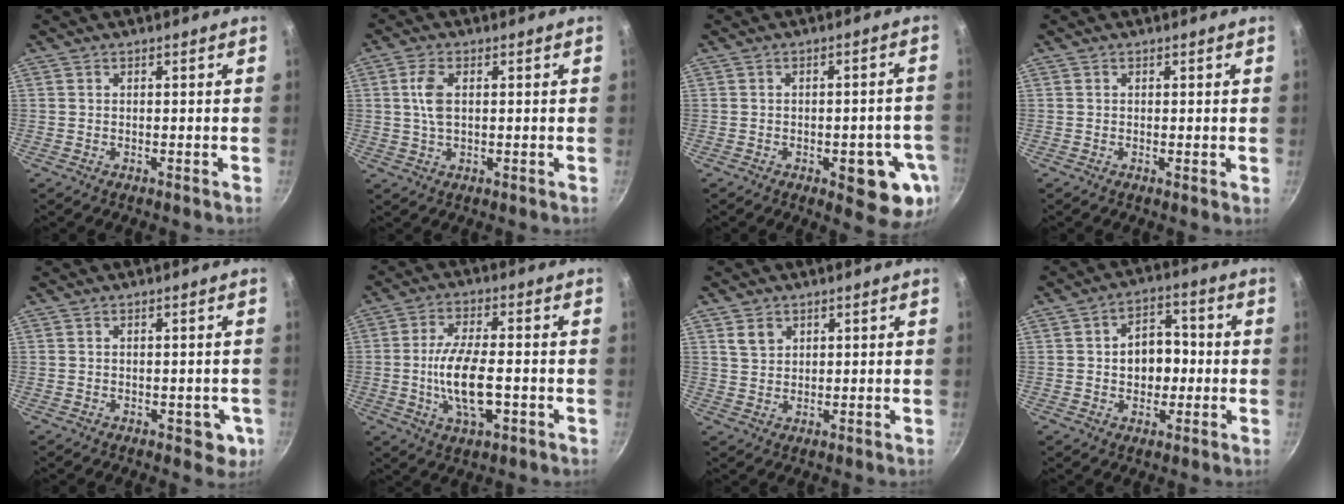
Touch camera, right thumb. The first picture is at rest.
{"total": 4.7, "force": [0.9, 2.4, 3.9], "torque": [-0.091, 0.001, 0.017]}
{"total": 11.0, "force": [-4.0, 4.1, 9.3], "torque": [-0.087, 0.018, -0.039]}
{"total": 0.9, "force": [0.1, 0.2, 0.9], "torque": [-0.015, -0.005, 0.000]}
{"total": 3.2, "force": [-1.1, 2.0, 2.2], "torque": [-0.002, 0.002, -0.008]}
{"total": 10.9, "force": [-1.7, 4.6, 9.8], "torque": [-0.184, 0.006, -0.030]}
{"total": 3.3, "force": [1.8, 2.5, 1.3], "torque": [-0.013, -0.010, 0.039]}
{"total": 8.8, "force": [-0.1, 6.3, 6.1], "torque": [-0.053, 0.018, -0.007]}